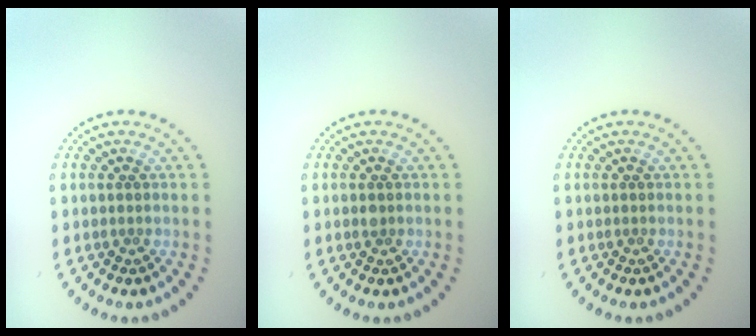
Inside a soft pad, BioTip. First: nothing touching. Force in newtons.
{"total": 0.6, "press": 0.6, "slide": 0.1}
{"total": 0.0}